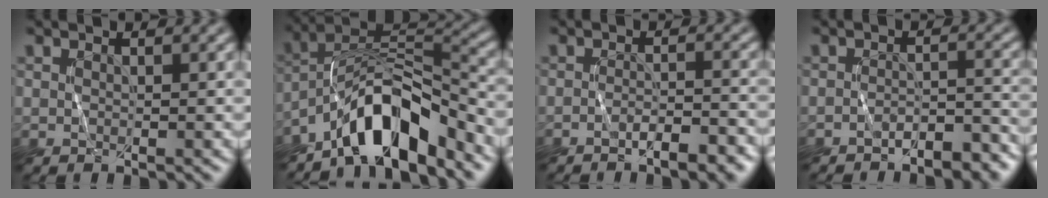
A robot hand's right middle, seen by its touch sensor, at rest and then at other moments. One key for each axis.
{"total": 8.3, "fx": -6.0, "fy": 2.5, "fz": 5.0, "tx": -0.074, "ty": 0.016, "tz": -0.113}
{"total": 3.2, "fx": -2.3, "fy": 0.7, "fz": 2.2, "tx": -0.026, "ty": 0.005, "tz": -0.035}
{"total": 2.9, "fx": -2.6, "fy": 0.6, "fz": 1.1, "tx": -0.014, "ty": 0.007, "tz": -0.041}